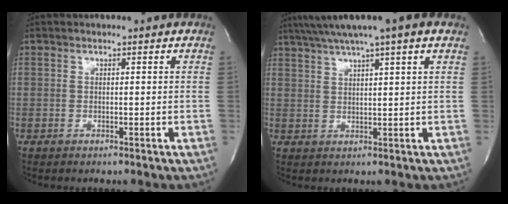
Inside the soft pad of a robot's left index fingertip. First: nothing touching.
{"total": 10.4, "force": [7.5, 0.2, 7.2], "torque": [-0.126, 0.034, 0.107]}